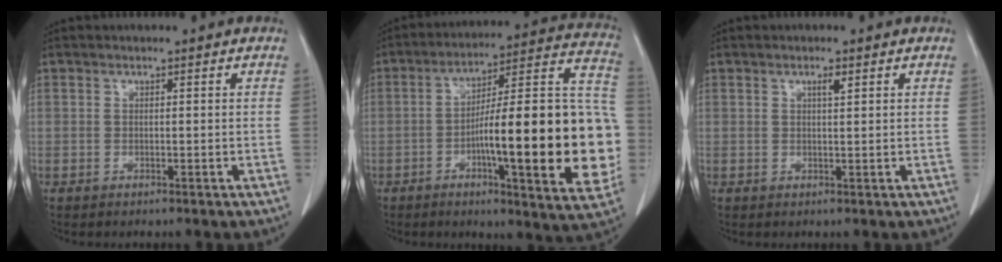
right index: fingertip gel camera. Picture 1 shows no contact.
{"total": 25.6, "force": [-4.4, 3.8, 24.9], "torque": [-0.281, 0.027, -0.061]}
{"total": 1.2, "force": [0.7, 0.1, 1.0], "torque": [-0.018, -0.001, 0.010]}